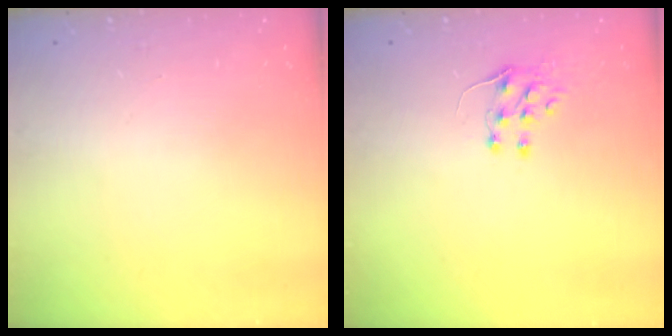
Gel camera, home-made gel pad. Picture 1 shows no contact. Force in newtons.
{"total": 6.0, "press": 5.9, "slide": 0.7}